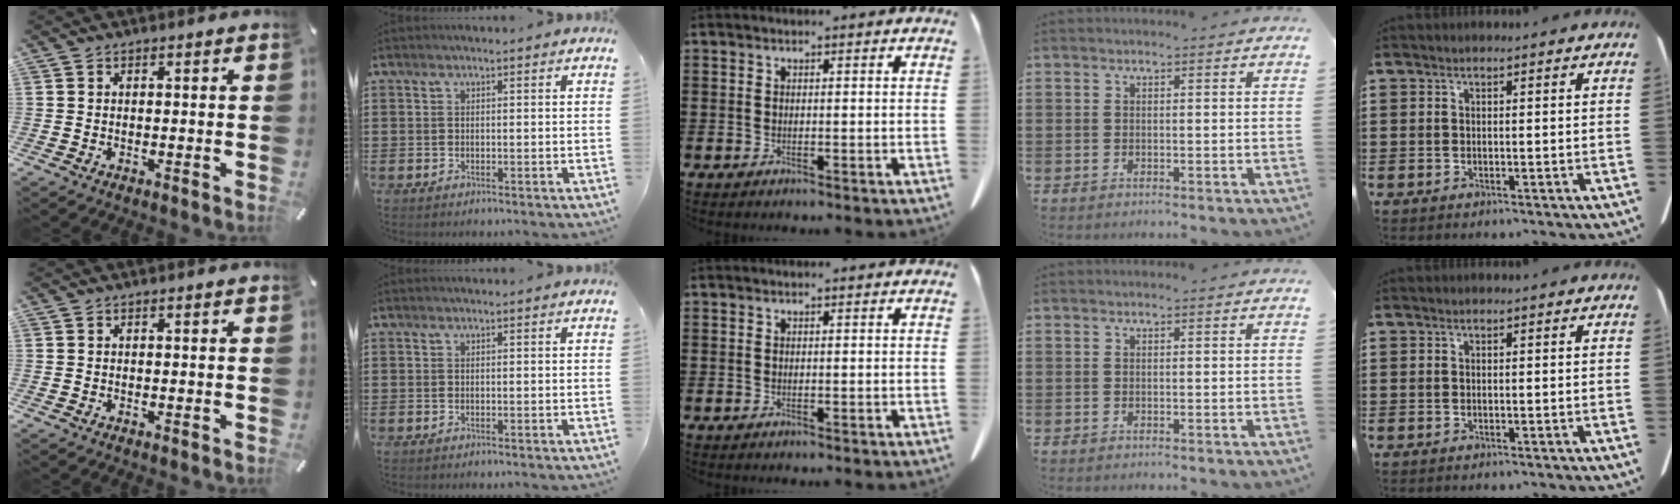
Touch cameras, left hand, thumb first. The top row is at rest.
{}